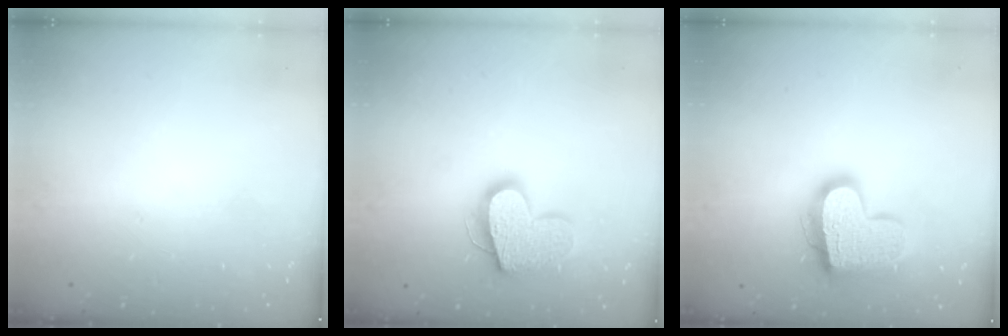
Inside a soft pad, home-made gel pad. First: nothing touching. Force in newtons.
{"total": 15.8, "press": 15.7, "slide": 1.4}
{"total": 18.0, "press": 17.9, "slide": 1.6}